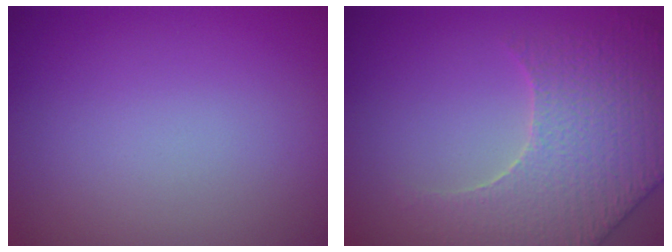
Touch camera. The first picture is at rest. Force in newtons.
{"total": 5.7, "press": 5.2, "slide": 2.1}